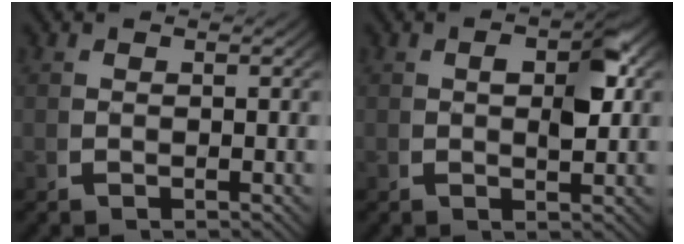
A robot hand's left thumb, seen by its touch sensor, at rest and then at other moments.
{"total": 3.6, "force": [0.8, 0.6, 3.5], "torque": [-0.036, 0.014, 0.009]}